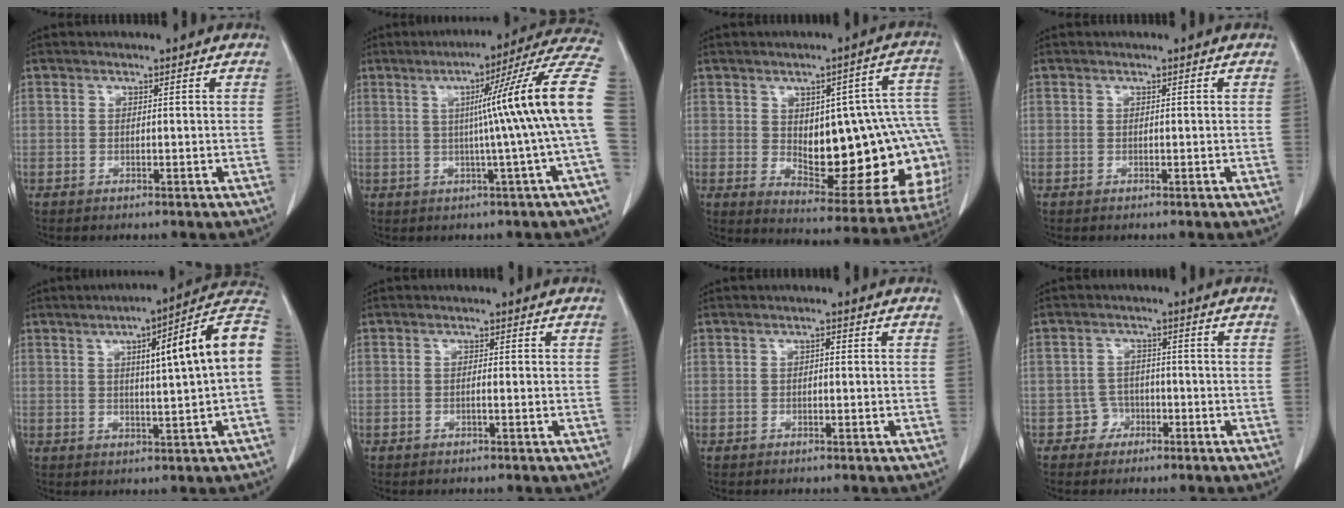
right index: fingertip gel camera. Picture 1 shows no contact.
{"total": 16.3, "force": [0.8, -2.5, 16.1], "torque": [-0.196, 0.023, -0.001]}
{"total": 22.3, "force": [-0.9, 8.6, 20.5], "torque": [-0.185, 0.037, 0.023]}
{"total": 0.0}
{"total": 14.2, "force": [2.4, 0.1, 14.0], "torque": [-0.192, 0.028, 0.028]}
{"total": 0.5, "force": [-0.1, 0.0, 0.5], "torque": [-0.006, 0.003, 0.000]}
{"total": 0.7, "force": [0.0, 0.3, 0.7], "torque": [-0.011, 0.003, -0.002]}
{"total": 2.8, "force": [-1.5, 2.4, -0.3], "torque": [0.016, 0.015, -0.027]}